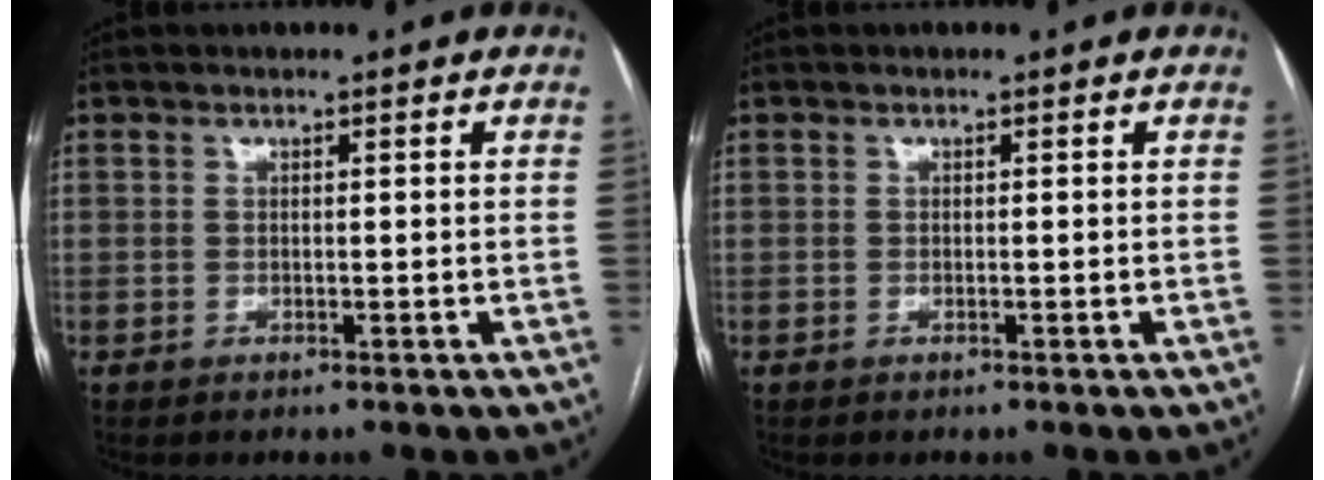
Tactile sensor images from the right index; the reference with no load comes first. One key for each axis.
{"total": 0.0}